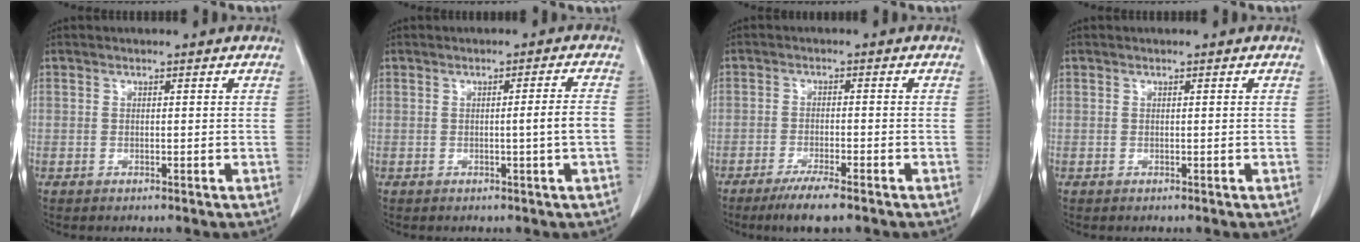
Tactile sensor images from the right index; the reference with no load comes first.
{"total": 3.2, "force": [-0.7, -0.8, 3.1], "torque": [-0.044, -0.002, -0.009]}
{"total": 5.8, "force": [-4.2, 0.3, 4.1], "torque": [-0.070, -0.014, -0.069]}
{"total": 0.0}